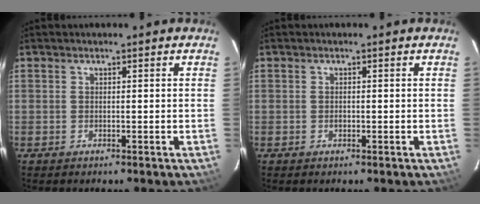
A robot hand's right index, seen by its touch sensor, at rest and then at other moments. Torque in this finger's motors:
{"motor_torque": [0.24, 0.12, 0.08, 0.03]}